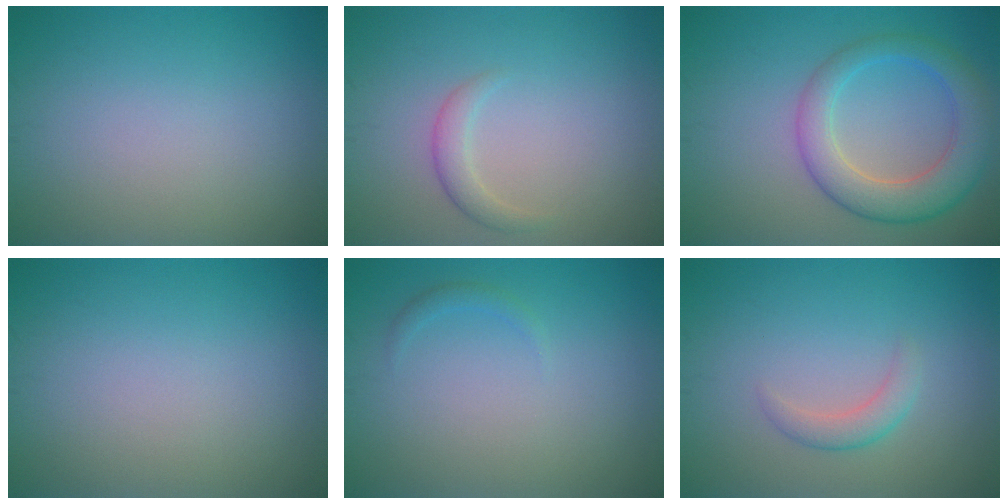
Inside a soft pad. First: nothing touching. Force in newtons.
{"total": 1.6, "press": 1.6, "slide": 0.1}
{"total": 5.8, "press": 5.8, "slide": 0.2}
{"total": 0.0}
{"total": 0.8, "press": 0.8, "slide": 0.1}
{"total": 1.8, "press": 1.8, "slide": 0.2}